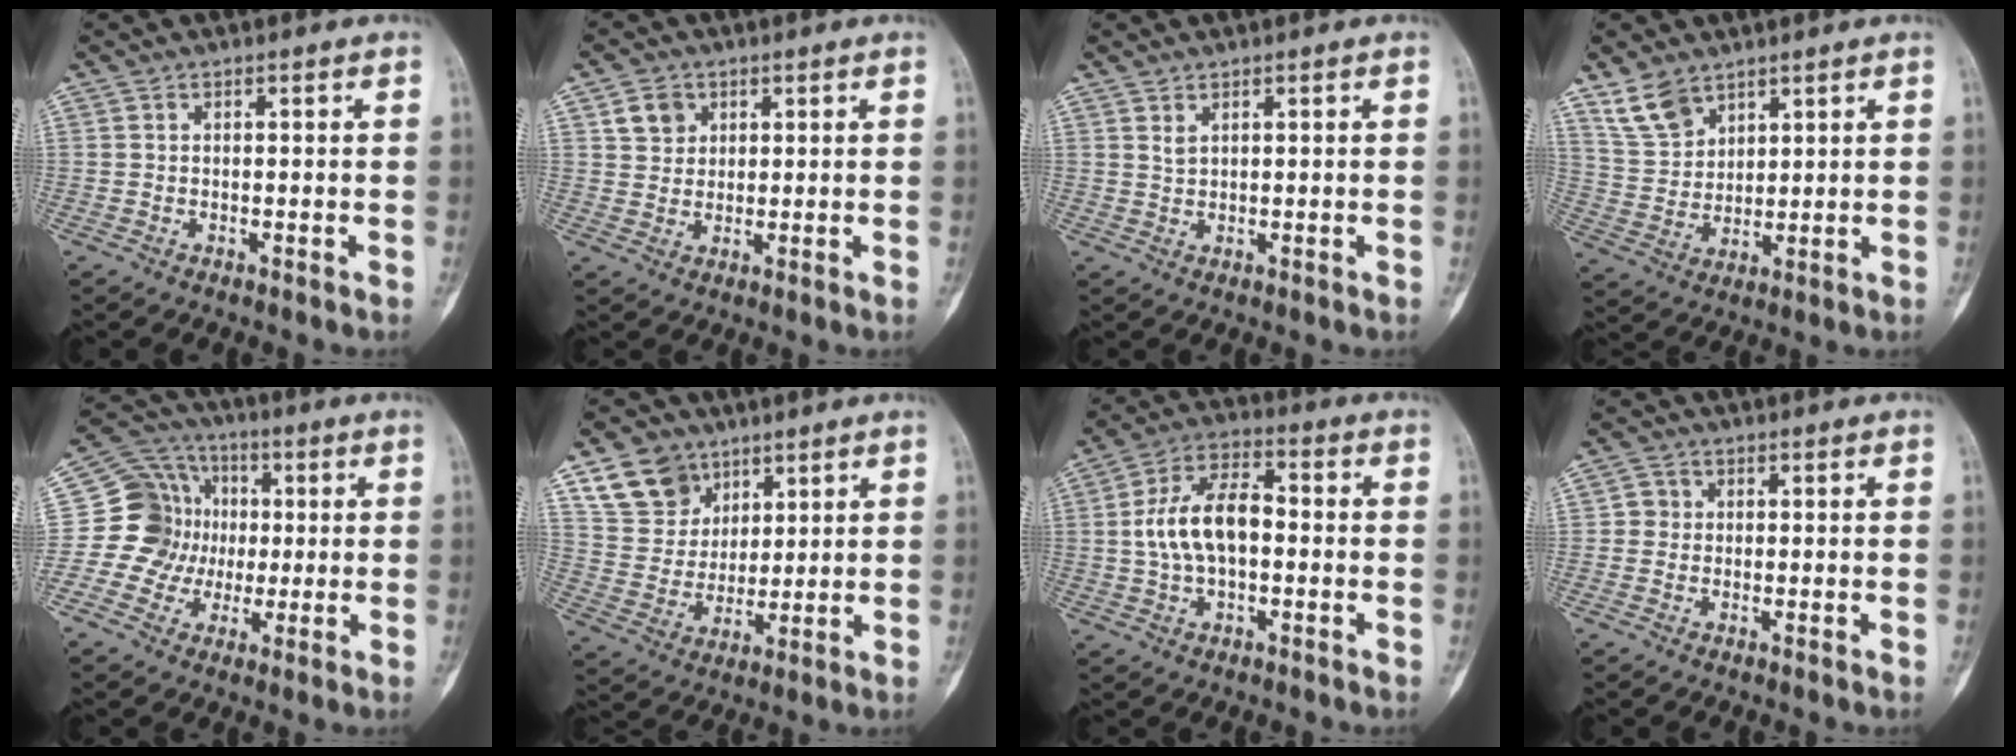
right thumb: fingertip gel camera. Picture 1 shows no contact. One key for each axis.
{"total": 4.4, "fx": 2.0, "fy": 3.7, "fz": 1.5, "tx": -0.007, "ty": -0.008, "tz": 0.036}
{"total": 1.4, "fx": 0.9, "fy": 0.6, "fz": 0.8, "tx": -0.012, "ty": -0.004, "tz": 0.023}
{"total": 7.6, "fx": 5.4, "fy": 4.4, "fz": 2.9, "tx": -0.044, "ty": -0.021, "tz": 0.119}
{"total": 12.5, "fx": 0.0, "fy": 12.0, "fz": 3.5, "tx": -0.016, "ty": 0.031, "tz": -0.005}
{"total": 11.2, "fx": 6.7, "fy": 8.4, "fz": 3.2, "tx": -0.031, "ty": -0.032, "tz": 0.135}
{"total": 12.0, "fx": -0.2, "fy": 6.7, "fz": 10.0, "tx": -0.185, "ty": 0.031, "tz": -0.009}
{"total": 2.0, "fx": -0.1, "fy": 2.0, "fz": 0.5, "tx": 0.005, "ty": 0.007, "tz": -0.006}